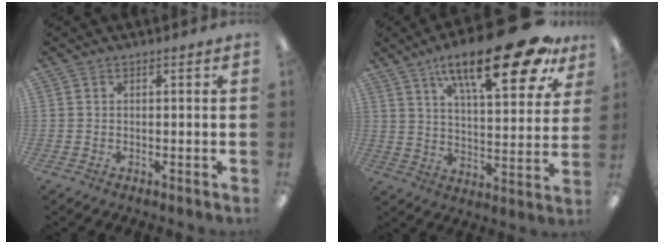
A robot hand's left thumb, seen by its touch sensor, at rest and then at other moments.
{"total": 23.1, "force": [14.1, 7.2, 16.8], "torque": [-0.255, -0.071, 0.222]}